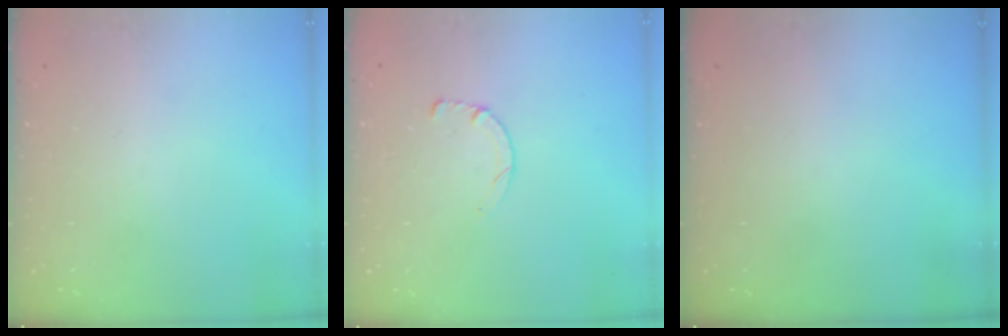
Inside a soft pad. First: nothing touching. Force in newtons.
{"total": 2.6, "press": 2.5, "slide": 0.3}
{"total": 0.0}